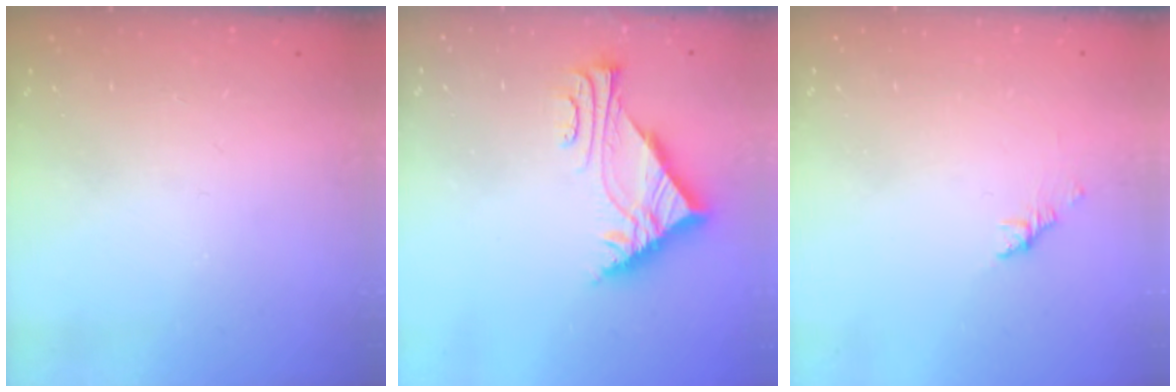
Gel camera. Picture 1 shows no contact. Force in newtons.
{"total": 7.9, "press": 7.8, "slide": 1.1}
{"total": 1.1, "press": 1.0, "slide": 0.5}